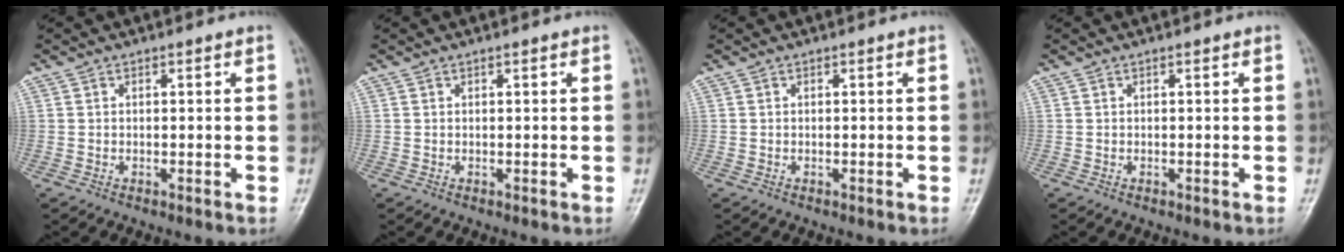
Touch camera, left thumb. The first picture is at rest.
{"total": 0.0}
{"total": 0.0}
{"total": 0.0}